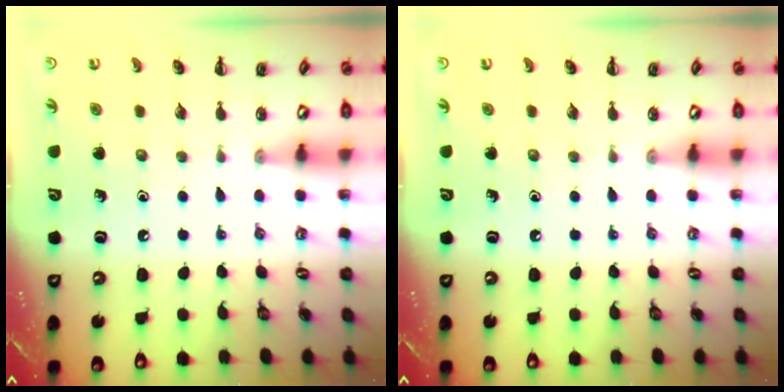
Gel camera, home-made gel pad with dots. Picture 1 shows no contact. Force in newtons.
{"total": 0.0}